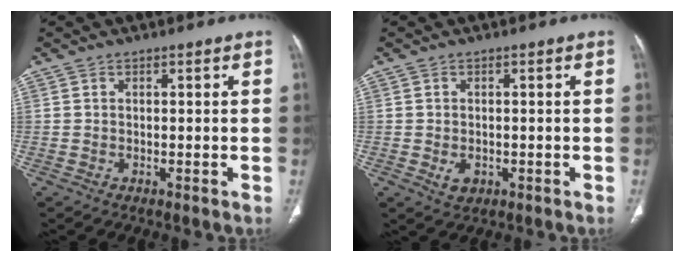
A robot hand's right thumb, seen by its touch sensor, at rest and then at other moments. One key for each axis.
{"total": 2.8, "fx": -0.7, "fy": 2.0, "fz": 1.7, "tx": -0.021, "ty": 0.001, "tz": -0.002}